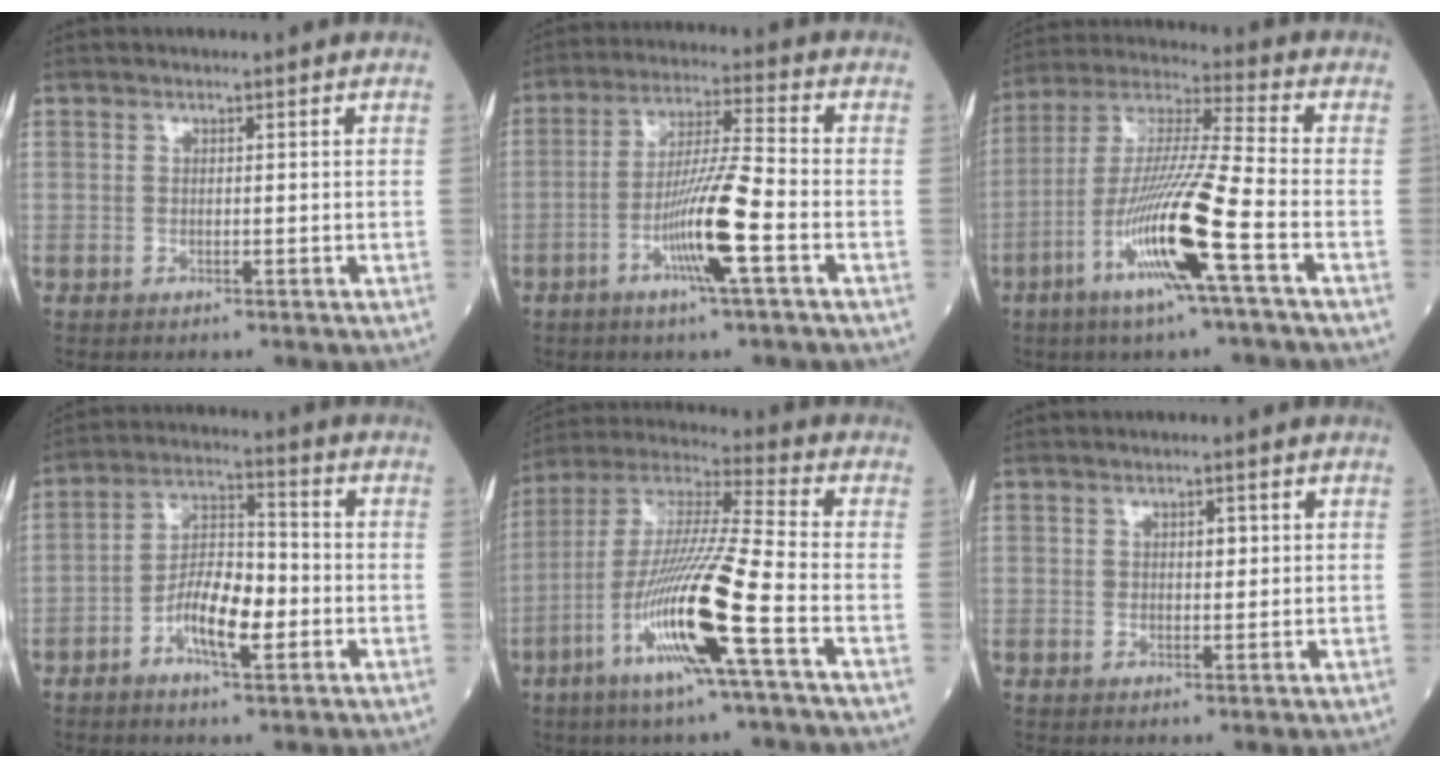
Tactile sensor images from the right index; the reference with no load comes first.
{"total": 10.6, "force": [-3.9, -0.4, 9.8], "torque": [-0.186, -0.005, -0.076]}
{"total": 15.6, "force": [-6.2, -0.7, 14.3], "torque": [-0.289, -0.012, -0.122]}
{"total": 9.0, "force": [-3.2, 2.9, 8.0], "torque": [-0.151, 0.011, -0.060]}
{"total": 17.1, "force": [-6.6, -0.4, 15.8], "torque": [-0.320, -0.014, -0.131]}
{"total": 2.0, "force": [0.6, 1.1, 1.6], "torque": [-0.021, 0.001, 0.008]}